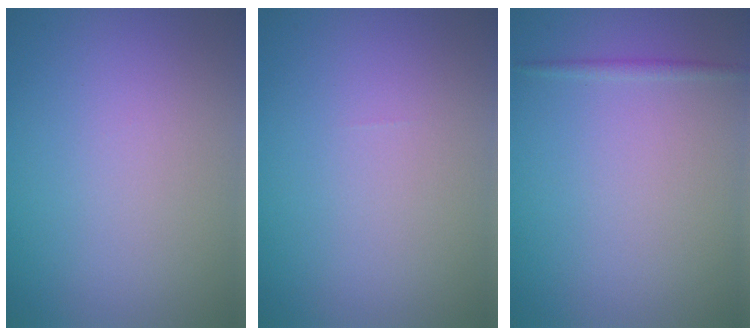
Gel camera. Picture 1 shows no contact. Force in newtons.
{"total": 0.0}
{"total": 0.7, "press": 0.7, "slide": 0.0}